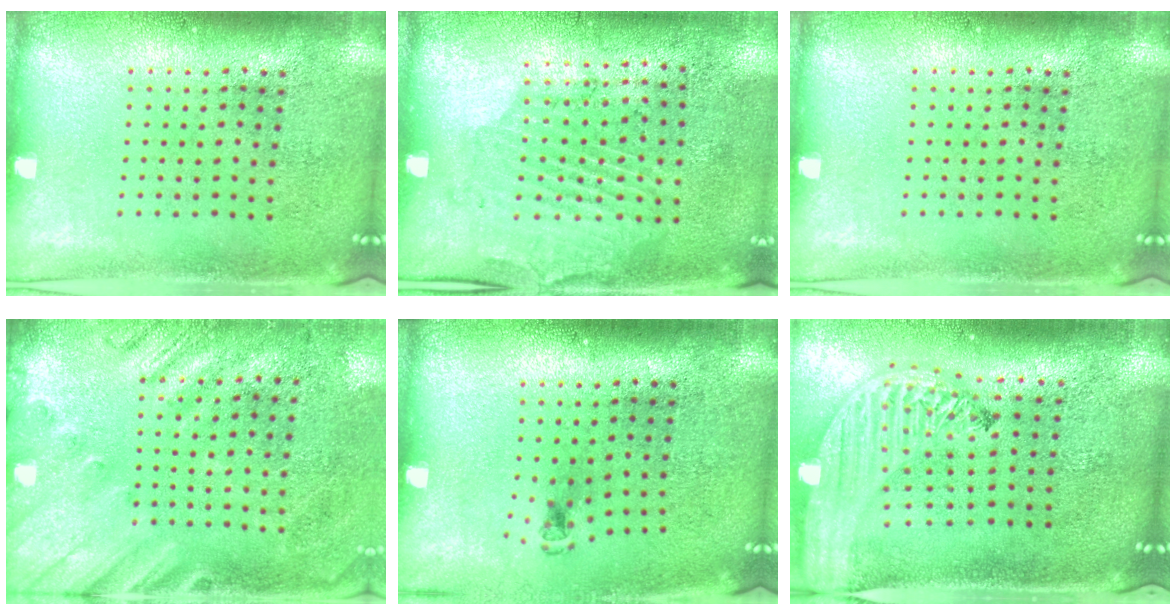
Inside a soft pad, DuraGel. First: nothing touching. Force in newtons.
{"total": 1.8, "press": 1.2, "slide": 1.3}
{"total": 0.0}
{"total": 2.6, "press": 2.0, "slide": 1.6}
{"total": 0.6, "press": 0.4, "slide": 0.5}
{"total": 3.1, "press": 2.4, "slide": 1.9}